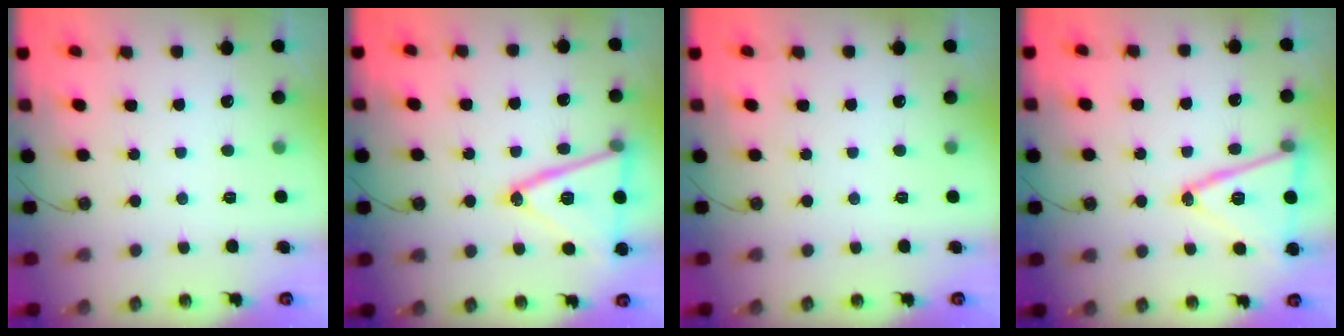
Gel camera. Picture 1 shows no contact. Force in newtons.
{"total": 19.4, "press": 19.1, "slide": 3.3}
{"total": 0.0}
{"total": 17.0, "press": 16.7, "slide": 3.4}